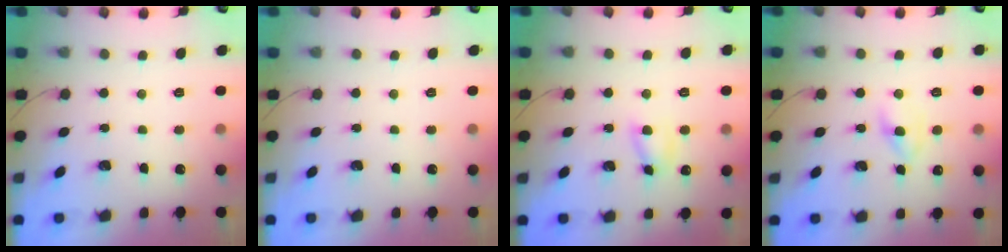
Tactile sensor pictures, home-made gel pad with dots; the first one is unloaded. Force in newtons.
{"total": 0.0}
{"total": 5.1, "press": 5.0, "slide": 0.7}
{"total": 2.8, "press": 2.6, "slide": 1.2}